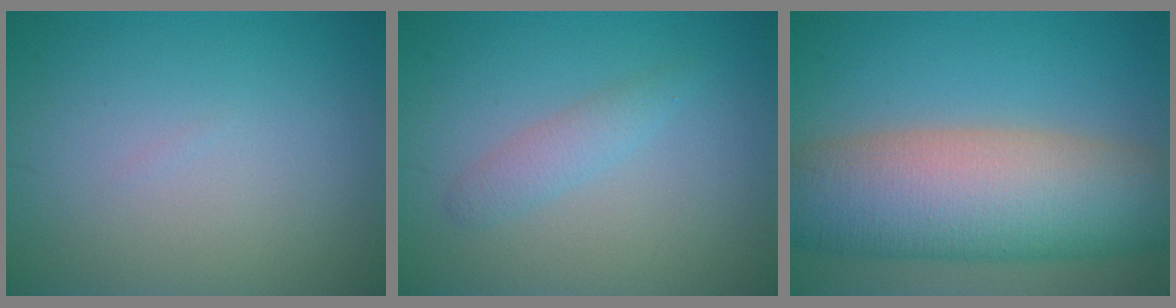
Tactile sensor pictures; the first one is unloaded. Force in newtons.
{"total": 1.7, "press": 1.7, "slide": 0.1}
{"total": 12.8, "press": 12.8, "slide": 0.5}